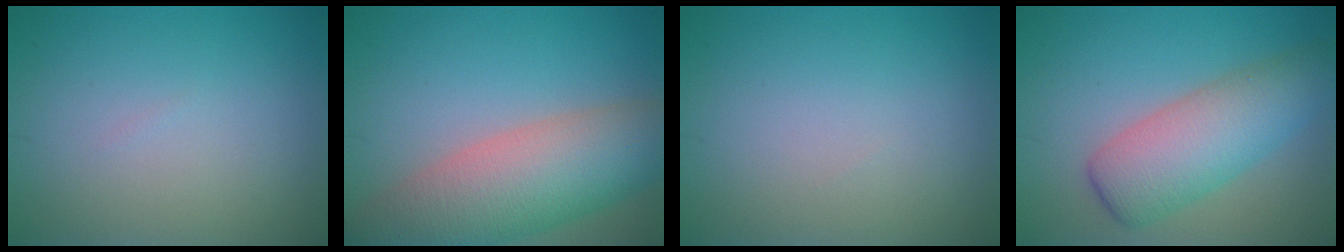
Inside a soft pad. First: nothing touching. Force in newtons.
{"total": 9.7, "press": 9.7, "slide": 0.5}
{"total": 0.0}
{"total": 6.3, "press": 6.3, "slide": 0.2}